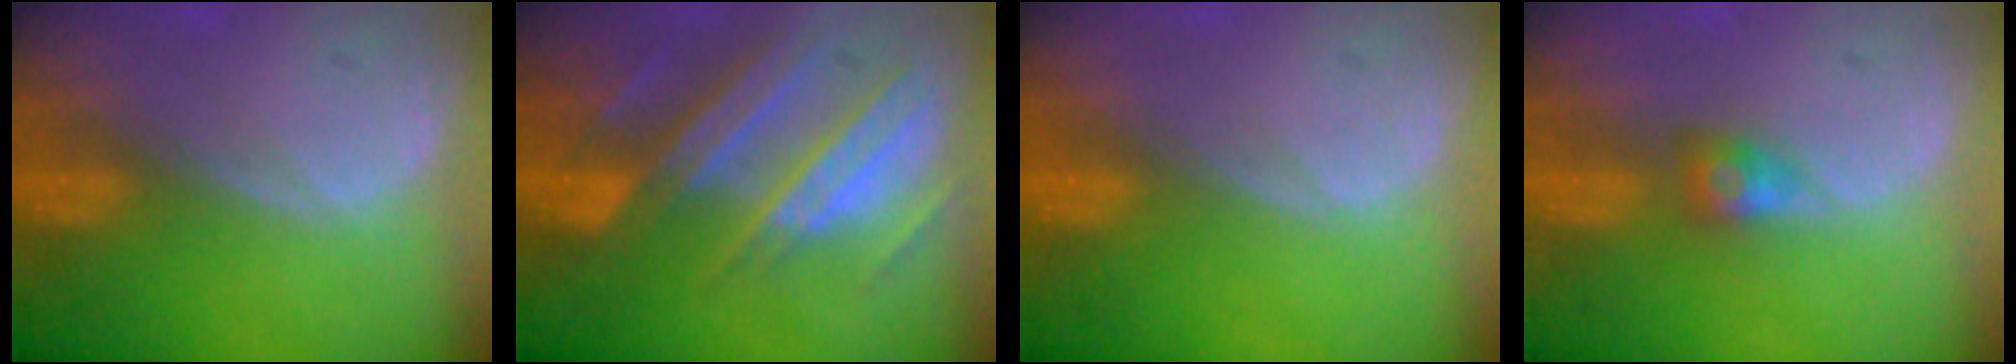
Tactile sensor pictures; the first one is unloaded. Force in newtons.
{"total": 10.3, "press": 9.2, "slide": 4.7}
{"total": 0.0}
{"total": 2.8, "press": 2.4, "slide": 1.5}